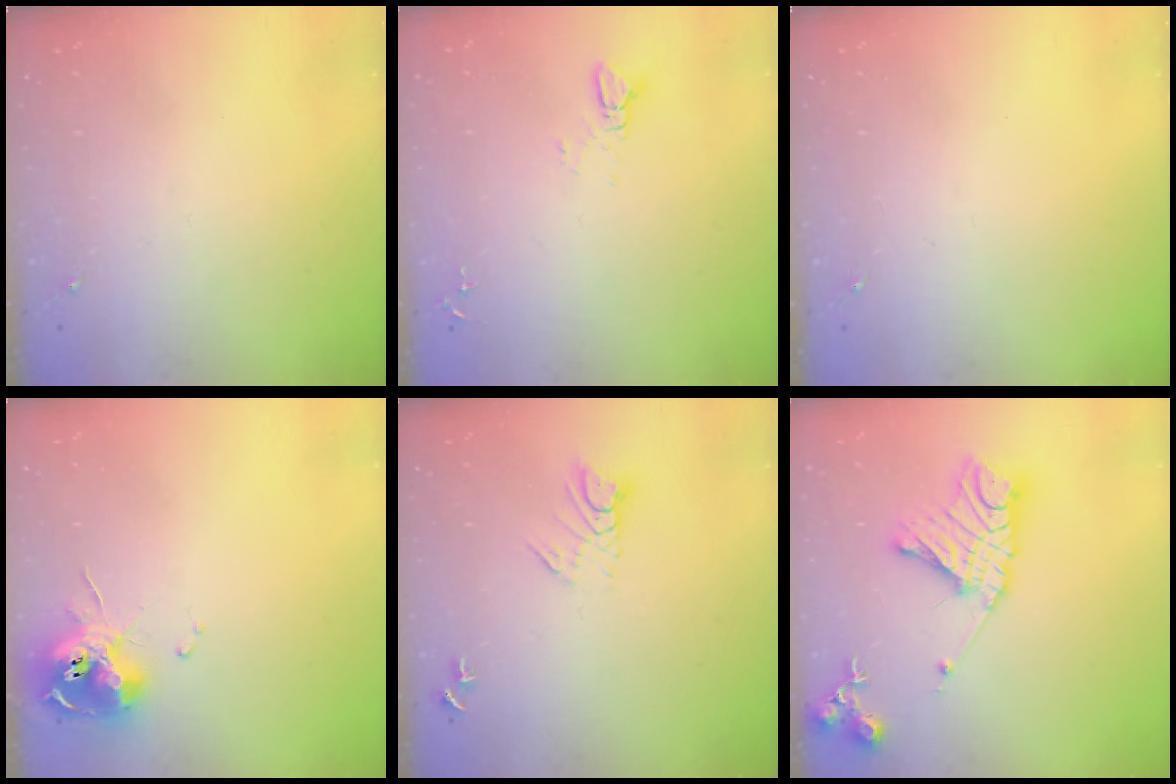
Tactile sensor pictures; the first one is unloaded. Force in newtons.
{"total": 2.4, "press": 2.4, "slide": 0.1}
{"total": 0.0}
{"total": 11.5, "press": 11.4, "slide": 1.8}
{"total": 6.6, "press": 6.6, "slide": 0.7}
{"total": 17.0, "press": 16.9, "slide": 1.3}